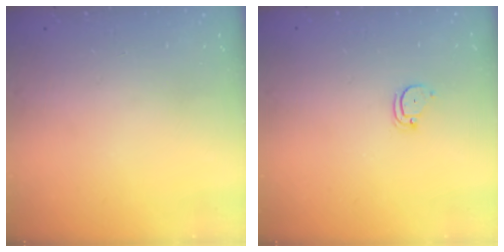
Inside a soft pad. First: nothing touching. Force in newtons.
{"total": 2.6, "press": 2.6, "slide": 0.0}